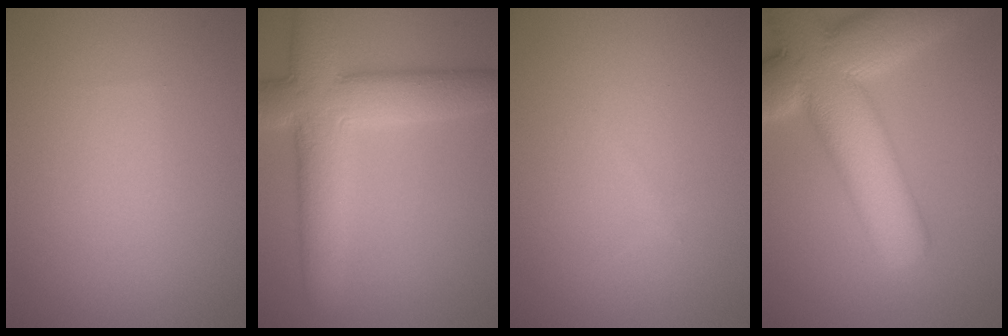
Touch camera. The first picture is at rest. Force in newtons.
{"total": 8.4, "press": 8.4, "slide": 0.8}
{"total": 0.6, "press": 0.6, "slide": 0.1}
{"total": 13.5, "press": 13.5, "slide": 1.2}